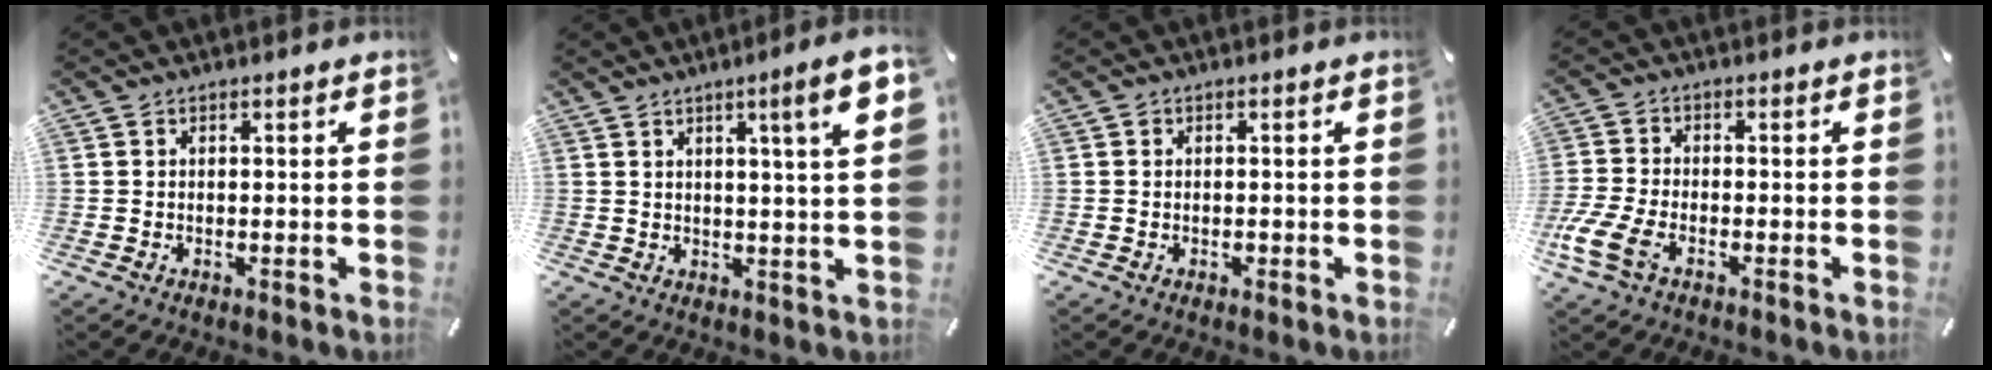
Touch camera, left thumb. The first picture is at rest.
{"total": 8.6, "force": [3.5, 0.4, 7.8], "torque": [-0.120, -0.009, 0.049]}
{"total": 0.7, "force": [-0.2, 0.7, 0.2], "torque": [-0.001, 0.005, -0.006]}
{"total": 7.6, "force": [-3.5, 3.9, 5.4], "torque": [-0.135, -0.004, -0.067]}